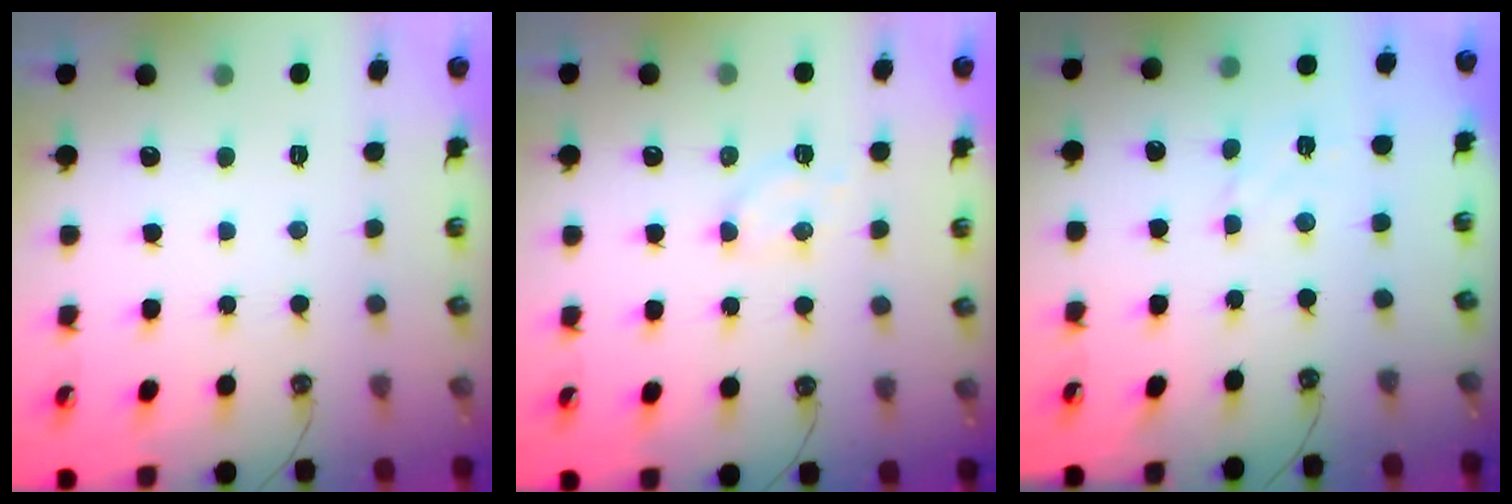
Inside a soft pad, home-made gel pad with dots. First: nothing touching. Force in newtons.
{"total": 6.0, "press": 5.9, "slide": 1.0}
{"total": 2.5, "press": 2.4, "slide": 0.5}